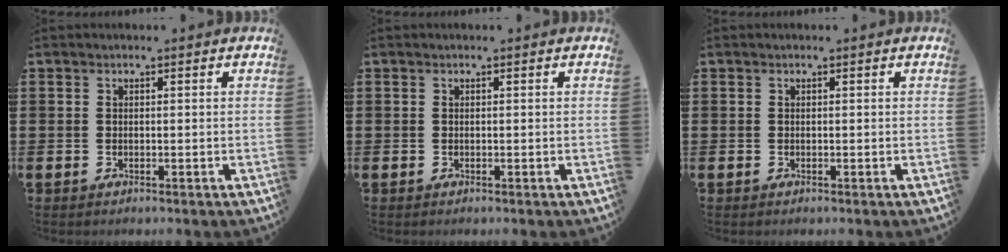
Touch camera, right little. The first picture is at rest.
{"total": 0.0}
{"total": 0.0}